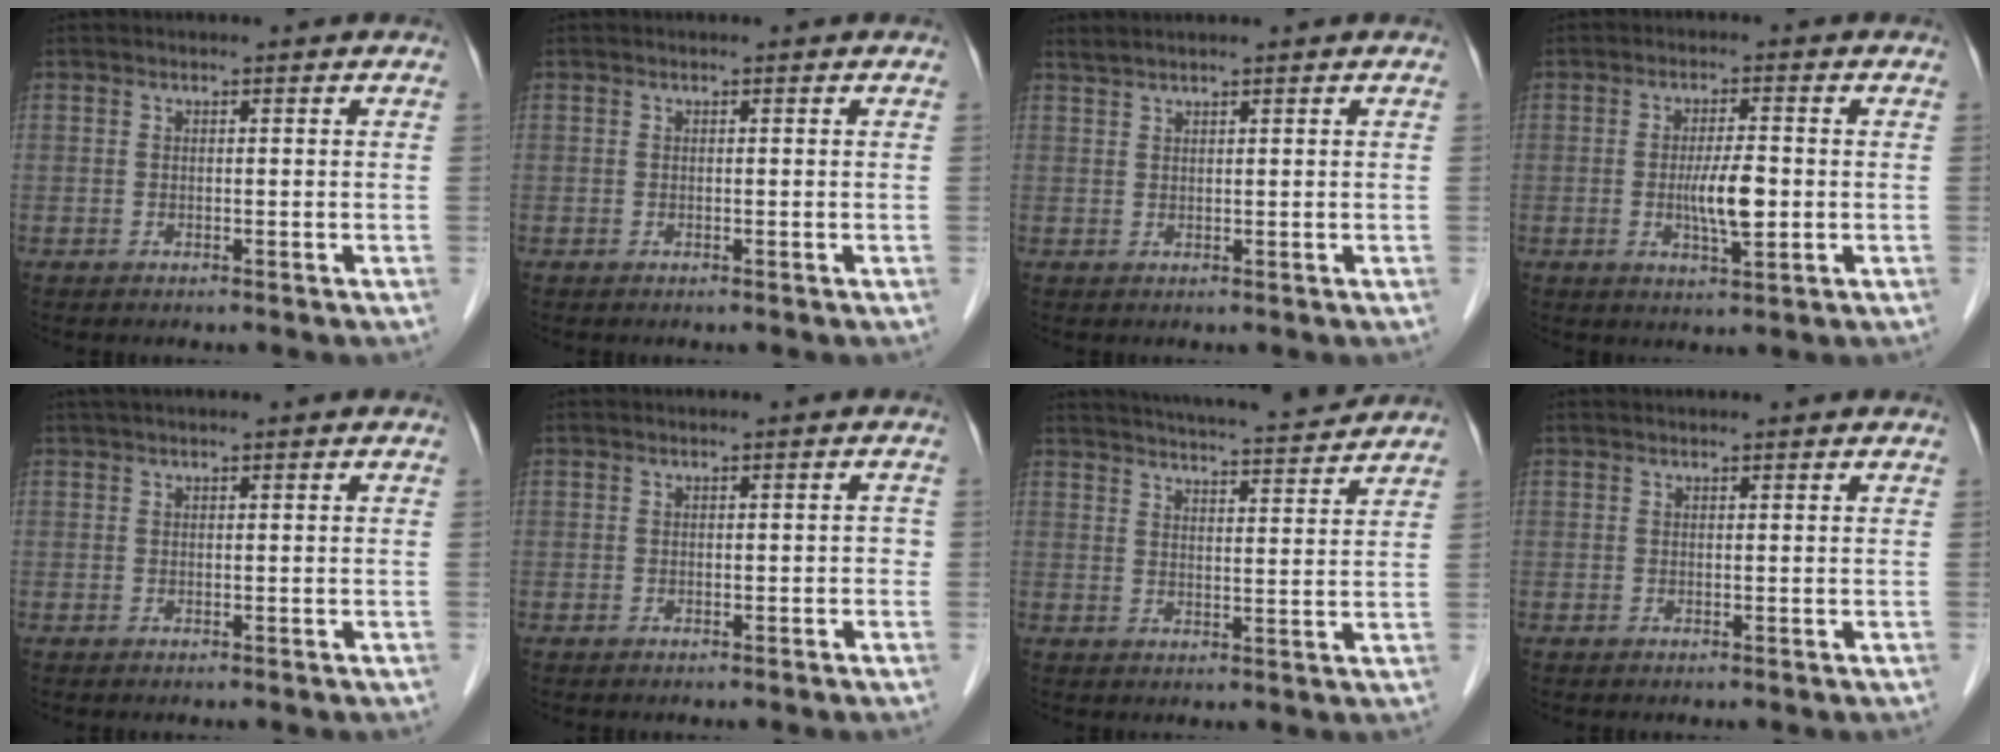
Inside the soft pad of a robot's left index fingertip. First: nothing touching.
{"total": 0.0}
{"total": 2.3, "force": [2.1, -0.3, 1.0], "torque": [-0.018, 0.020, 0.043]}
{"total": 5.2, "force": [-0.6, 0.9, 5.0], "torque": [-0.097, -0.006, -0.008]}
{"total": 2.1, "force": [1.6, 0.0, 1.3], "torque": [-0.019, 0.029, 0.030]}
{"total": 0.7, "force": [-0.2, 0.5, 0.5], "torque": [0.000, 0.004, -0.005]}
{"total": 14.2, "force": [13.4, 0.4, 4.9], "torque": [-0.082, 0.003, 0.180]}
{"total": 1.7, "force": [1.6, 0.2, 0.5], "torque": [-0.009, 0.021, 0.022]}